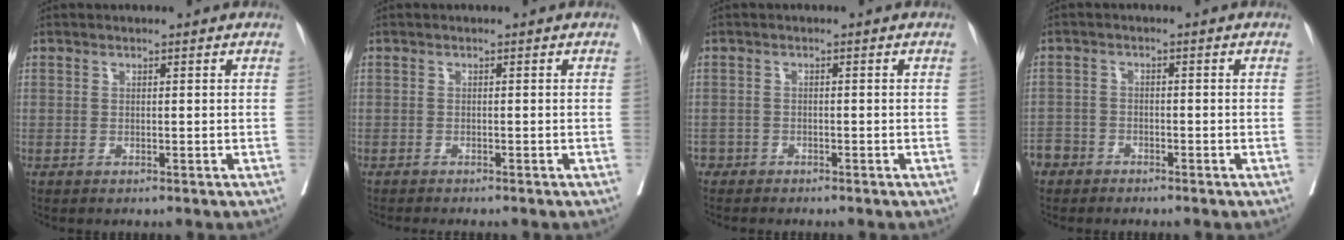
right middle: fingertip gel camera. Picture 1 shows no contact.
{"total": 2.8, "force": [-2.5, 0.3, 1.2], "torque": [-0.016, -0.004, -0.032]}
{"total": 1.9, "force": [-1.6, 0.9, -0.1], "torque": [-0.002, 0.000, -0.032]}
{"total": 3.9, "force": [-3.2, 2.3, 0.1], "torque": [-0.001, 0.004, -0.064]}